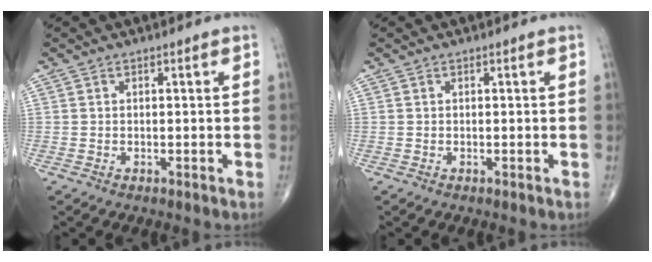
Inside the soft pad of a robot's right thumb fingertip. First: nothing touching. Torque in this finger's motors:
{"motor_torque": [0.00, 0.00, 0.01, -0.01, 0.00]}